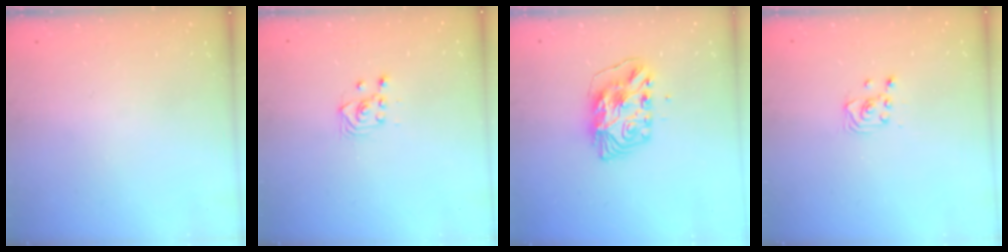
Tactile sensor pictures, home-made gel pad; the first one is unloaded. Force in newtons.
{"total": 4.2, "press": 3.9, "slide": 1.7}
{"total": 9.4, "press": 9.4, "slide": 0.8}
{"total": 2.6, "press": 2.6, "slide": 0.2}